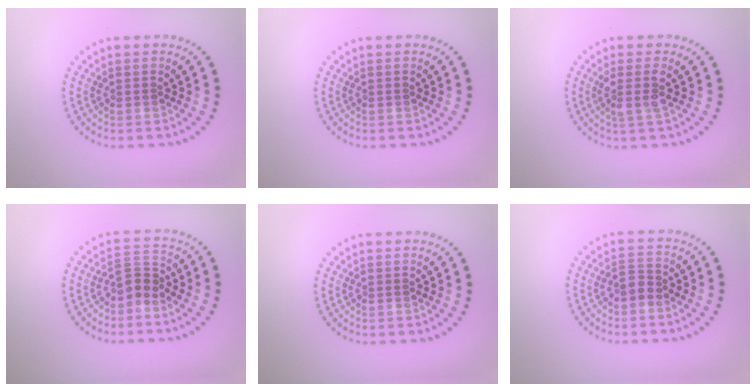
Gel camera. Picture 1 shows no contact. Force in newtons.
{"total": 0.0}
{"total": 2.2, "press": 1.7, "slide": 1.4}
{"total": 2.3, "press": 1.6, "slide": 1.6}
{"total": 0.0}
{"total": 1.7, "press": 1.4, "slide": 0.9}